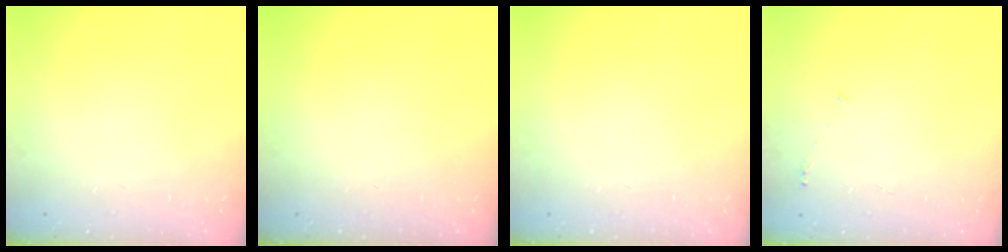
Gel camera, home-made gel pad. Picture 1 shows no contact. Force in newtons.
{"total": 0.0}
{"total": 0.0}
{"total": 3.4, "press": 3.4, "slide": 0.4}